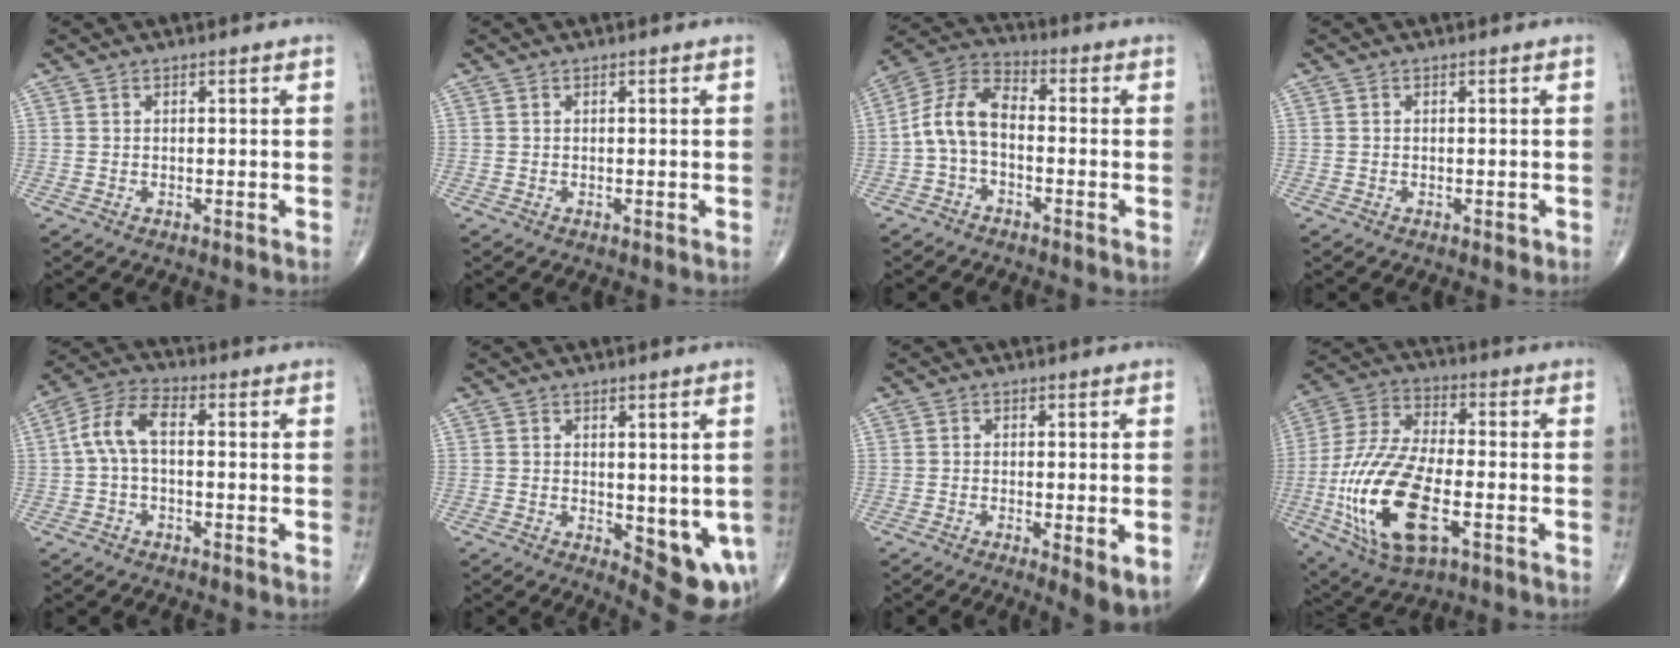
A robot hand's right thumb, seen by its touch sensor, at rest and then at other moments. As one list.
[{"total": 0.0}, {"total": 8.9, "force": [-1.6, 5.2, 7.1], "torque": [-0.135, 0.035, -0.045]}, {"total": 0.8, "force": [-0.3, 0.5, 0.5], "torque": [-0.006, 0.000, -0.004]}, {"total": 7.3, "force": [-0.1, 3.7, 6.3], "torque": [-0.131, 0.027, -0.012]}, {"total": 9.2, "force": [-1.8, 3.9, 8.2], "torque": [-0.072, -0.017, -0.011]}, {"total": 5.6, "force": [-1.7, 1.4, 5.1], "torque": [-0.081, -0.016, -0.026]}, {"total": 20.8, "force": [-5.7, 9.2, 17.8], "torque": [-0.377, 0.010, -0.097]}]